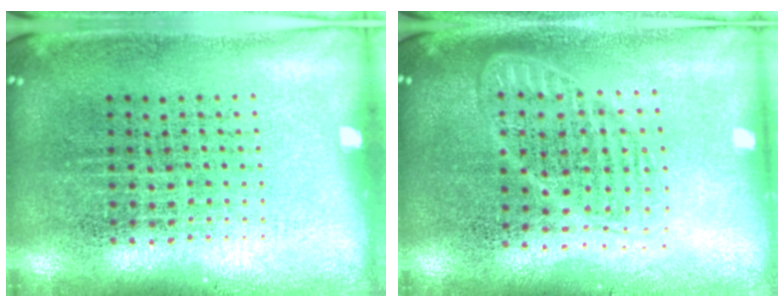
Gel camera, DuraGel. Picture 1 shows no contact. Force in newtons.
{"total": 1.7, "press": 1.4, "slide": 0.9}